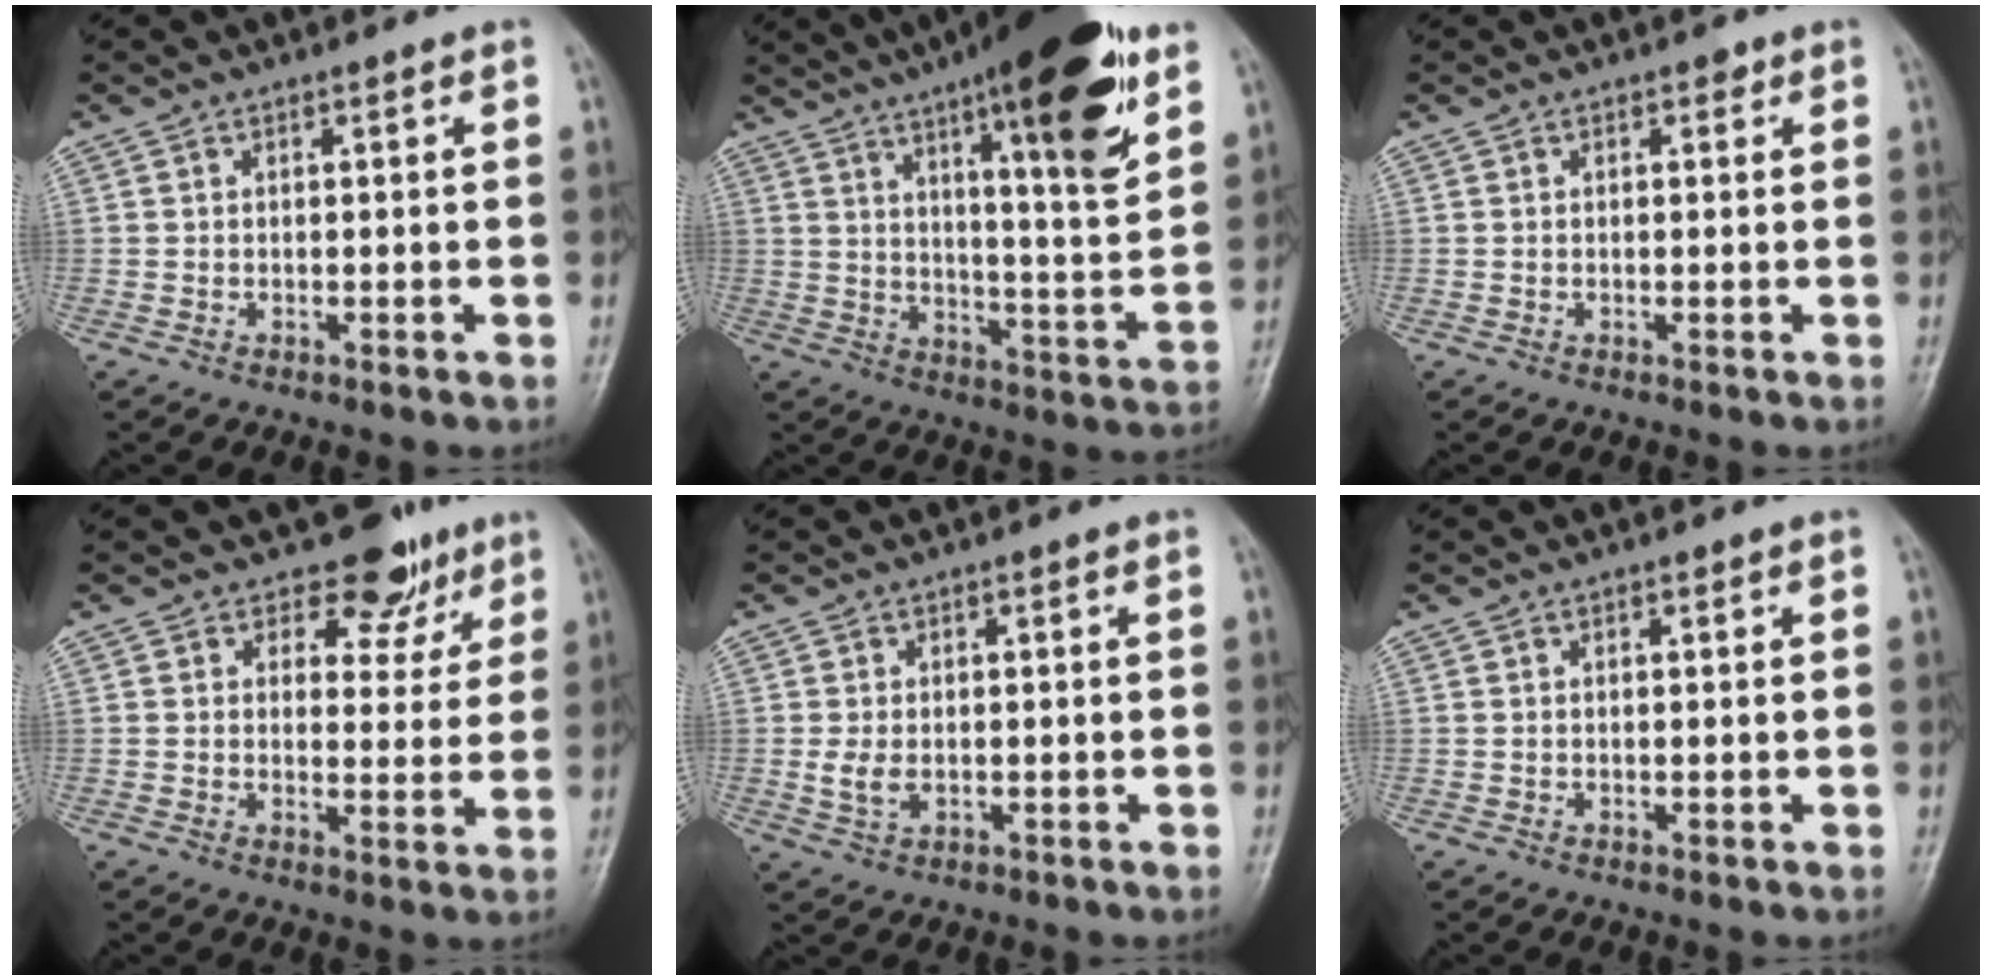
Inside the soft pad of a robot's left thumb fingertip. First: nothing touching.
{"total": 21.9, "force": [12.3, 3.9, 17.7], "torque": [-0.246, -0.043, 0.185]}
{"total": 0.9, "force": [0.5, 0.6, 0.5], "torque": [0.003, 0.000, 0.002]}
{"total": 7.1, "force": [5.0, 4.7, 1.9], "torque": [0.015, -0.028, 0.057]}
{"total": 3.2, "force": [-0.1, 2.1, 2.5], "torque": [-0.049, -0.007, -0.001]}
{"total": 0.5, "force": [0.3, 0.2, 0.3], "torque": [-0.005, -0.001, 0.004]}